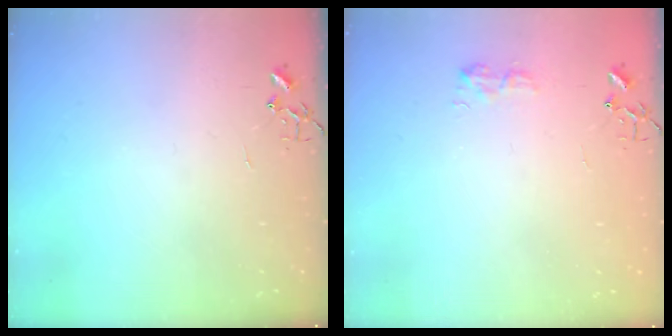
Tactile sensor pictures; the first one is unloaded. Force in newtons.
{"total": 8.0, "press": 7.9, "slide": 0.7}